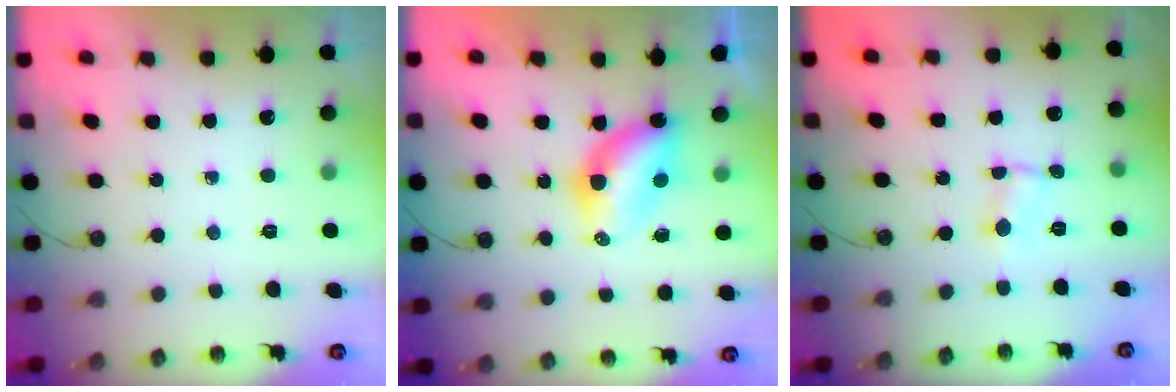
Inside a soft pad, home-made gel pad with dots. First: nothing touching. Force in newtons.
{"total": 6.1, "press": 6.1, "slide": 0.3}
{"total": 1.2, "press": 1.2, "slide": 0.2}